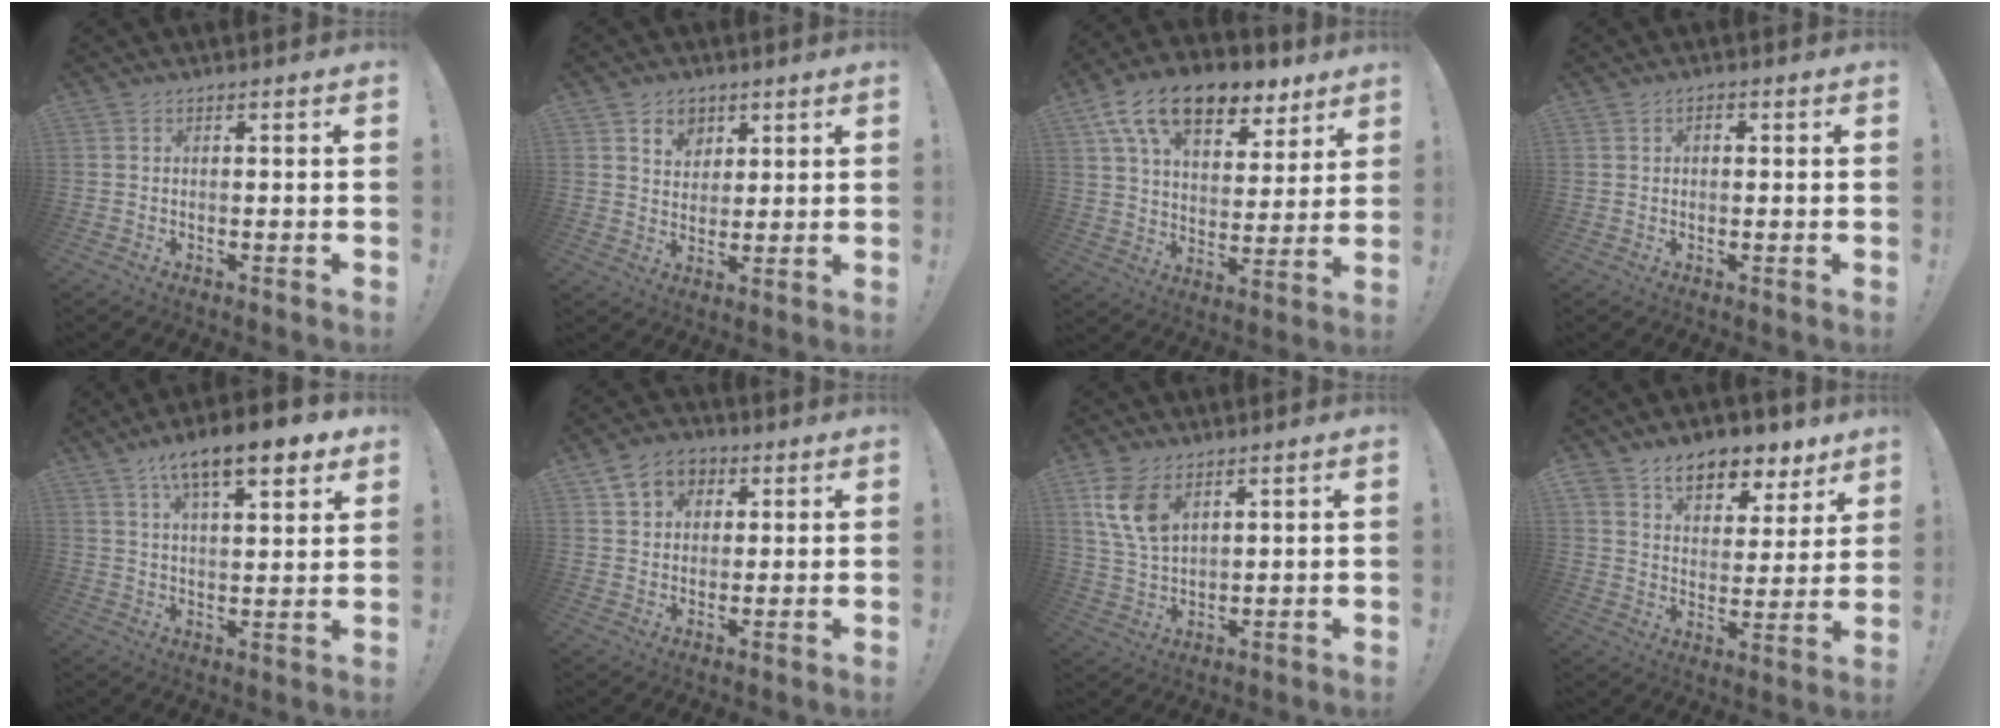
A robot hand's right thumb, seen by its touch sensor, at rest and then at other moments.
{"total": 6.5, "force": [3.5, 5.3, 1.4], "torque": [-0.010, -0.022, 0.065]}
{"total": 17.1, "force": [10.7, 9.2, 9.7], "torque": [-0.159, -0.062, 0.190]}
{"total": 1.3, "force": [0.2, 1.1, 0.7], "torque": [-0.013, 0.005, 0.002]}
{"total": 13.4, "force": [8.3, 4.1, 9.6], "torque": [-0.149, -0.042, 0.137]}
{"total": 9.1, "force": [4.2, 7.2, 3.7], "torque": [-0.052, -0.010, 0.082]}
{"total": 10.2, "force": [5.3, 5.9, 6.3], "torque": [-0.122, -0.014, 0.104]}
{"total": 10.6, "force": [7.8, 5.9, 4.3], "torque": [-0.055, -0.057, 0.139]}